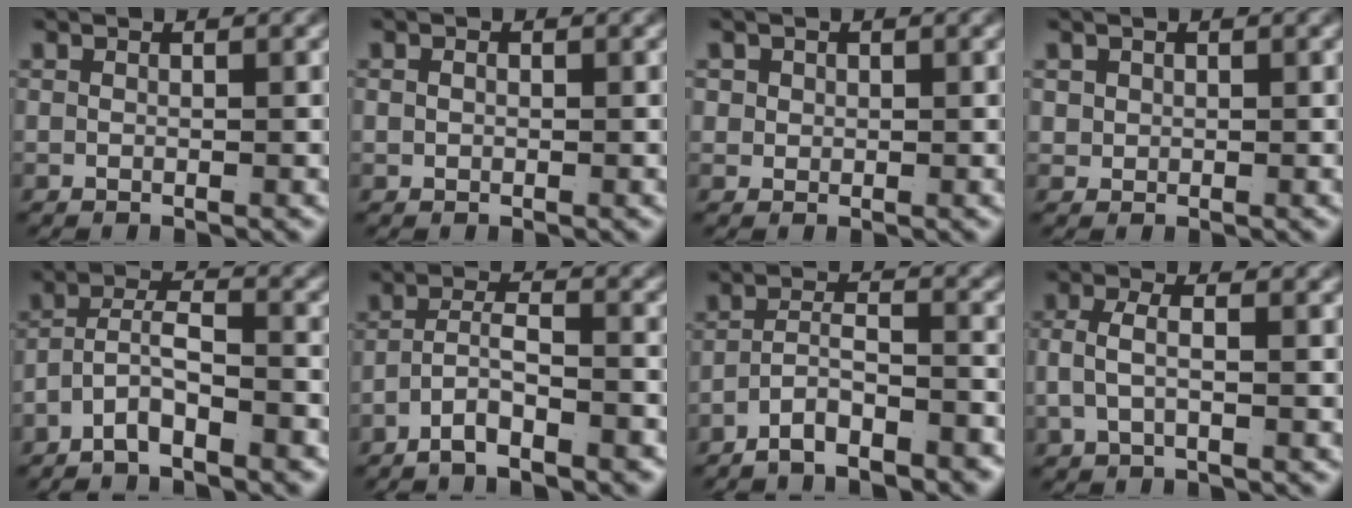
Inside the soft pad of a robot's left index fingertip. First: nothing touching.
{"total": 0.6, "force": [0.0, 0.5, 0.4], "torque": [-0.017, -0.010, 0.006]}
{"total": 1.7, "force": [0.7, 1.4, 0.6], "torque": [-0.019, -0.005, 0.016]}
{"total": 1.6, "force": [0.7, 1.4, 0.6], "torque": [-0.025, -0.008, 0.020]}
{"total": 5.2, "force": [-2.8, 2.9, 3.2], "torque": [-0.072, -0.020, -0.046]}
{"total": 4.5, "force": [-3.1, 1.9, 2.6], "torque": [-0.057, -0.017, -0.050]}
{"total": 5.7, "force": [-4.7, 2.4, 2.3], "torque": [-0.052, -0.022, -0.077]}
{"total": 2.9, "force": [-0.5, 1.5, 2.5], "torque": [-0.060, -0.008, -0.004]}